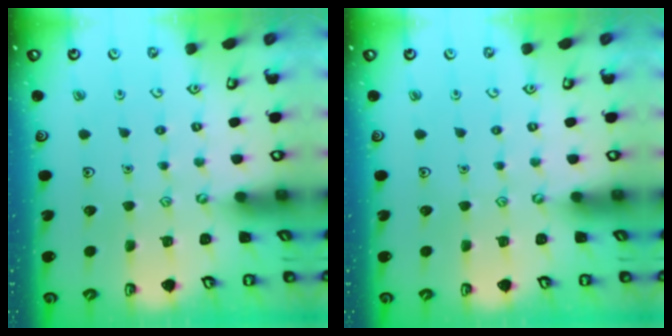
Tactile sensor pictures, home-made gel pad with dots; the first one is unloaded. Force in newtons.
{"total": 0.0}